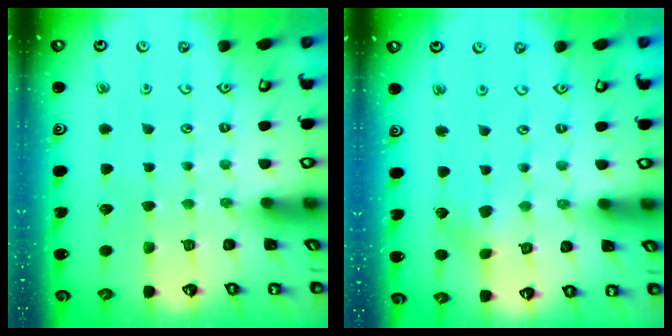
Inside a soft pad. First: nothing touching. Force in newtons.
{"total": 4.1, "press": 4.0, "slide": 0.4}